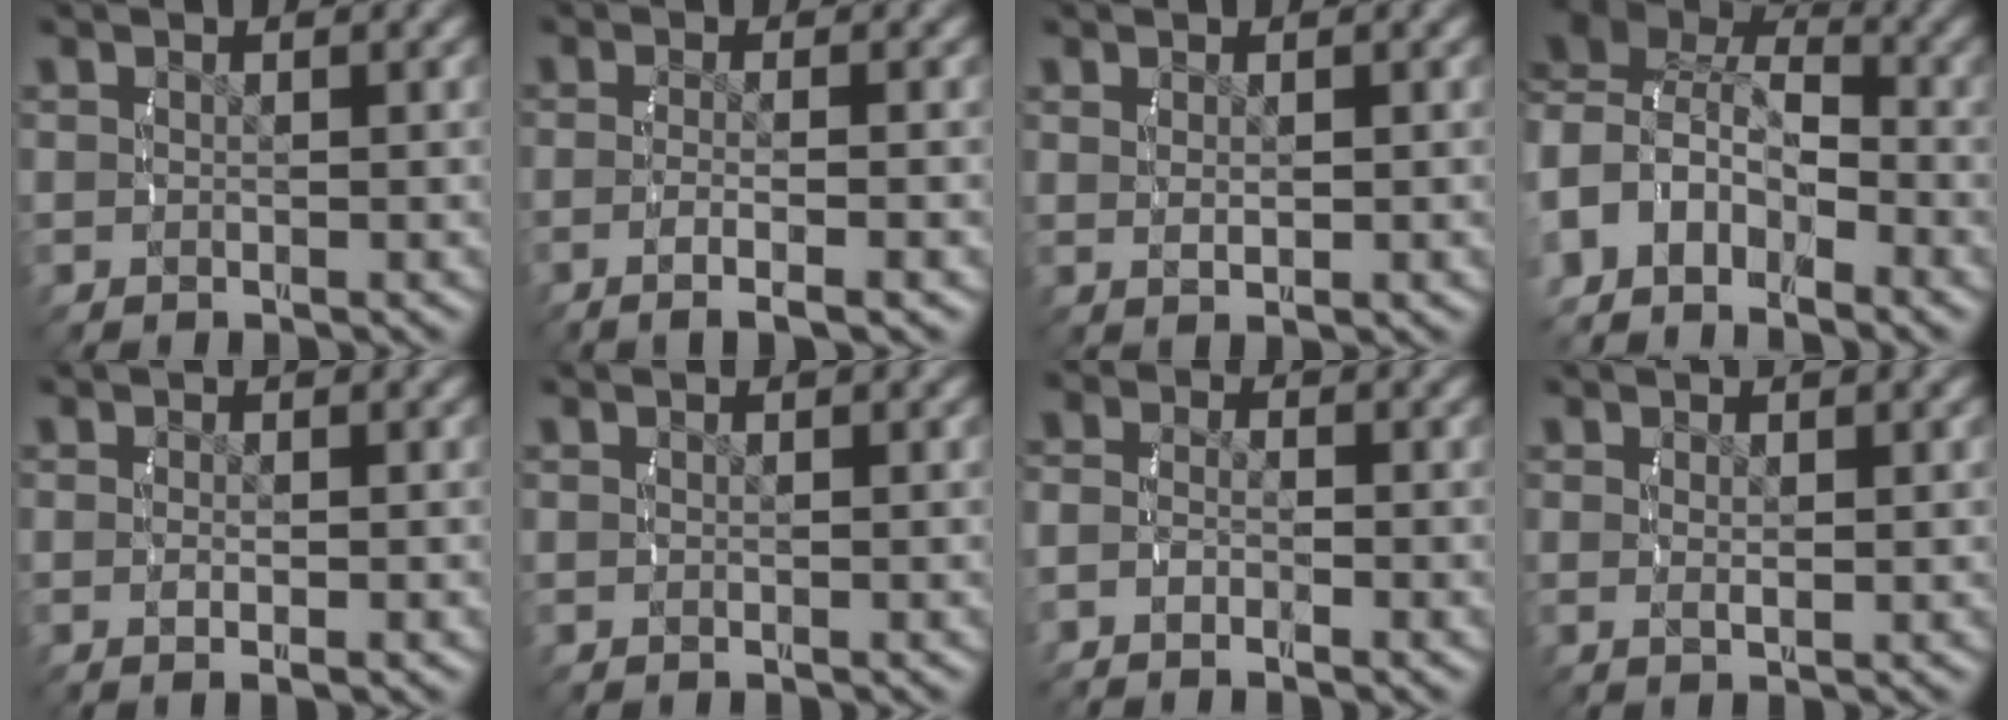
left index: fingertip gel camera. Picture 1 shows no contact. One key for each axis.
{"total": 3.5, "fx": -2.2, "fy": 0.1, "fz": 2.7, "tx": -0.052, "ty": -0.009, "tz": -0.031}
{"total": 1.0, "fx": 0.3, "fy": -0.4, "fz": 0.9, "tx": -0.018, "ty": -0.007, "tz": 0.015}
{"total": 8.8, "fx": -1.0, "fy": 7.2, "fz": 5.1, "tx": -0.125, "ty": -0.018, "tz": -0.019}
{"total": 1.1, "fx": -0.5, "fy": -0.1, "fz": 1.0, "tx": -0.020, "ty": -0.005, "tz": -0.006}
{"total": 0.0}
{"total": 2.2, "fx": -1.4, "fy": 1.6, "fz": 0.6, "tx": -0.025, "ty": -0.013, "tz": -0.025}
{"total": 0.8, "fx": 0.2, "fy": -0.3, "fz": 0.7, "tx": -0.016, "ty": -0.009, "tz": 0.009}